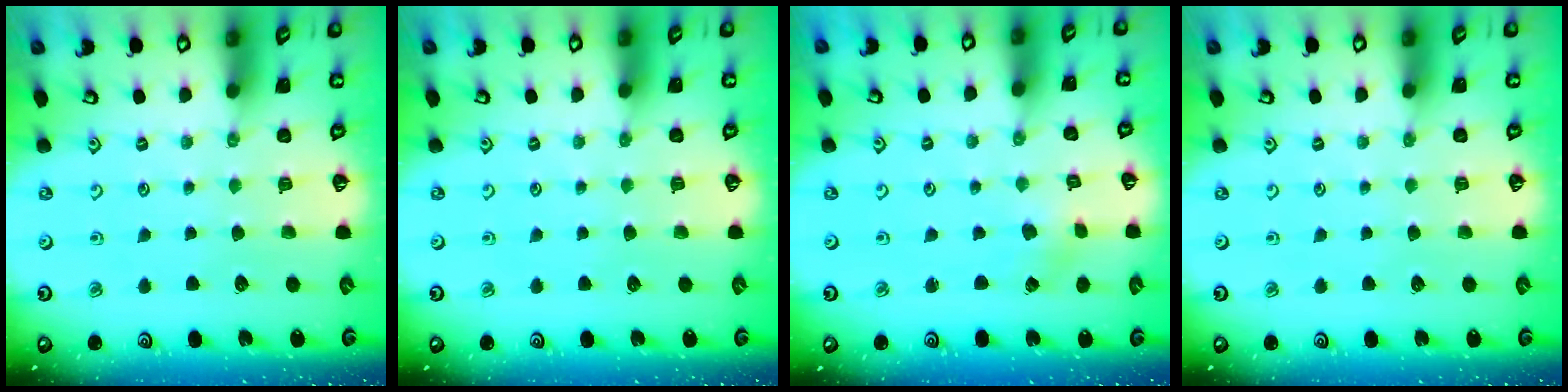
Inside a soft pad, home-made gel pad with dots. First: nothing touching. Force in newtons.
{"total": 0.0}
{"total": 0.7, "press": 0.6, "slide": 0.2}
{"total": 0.0}